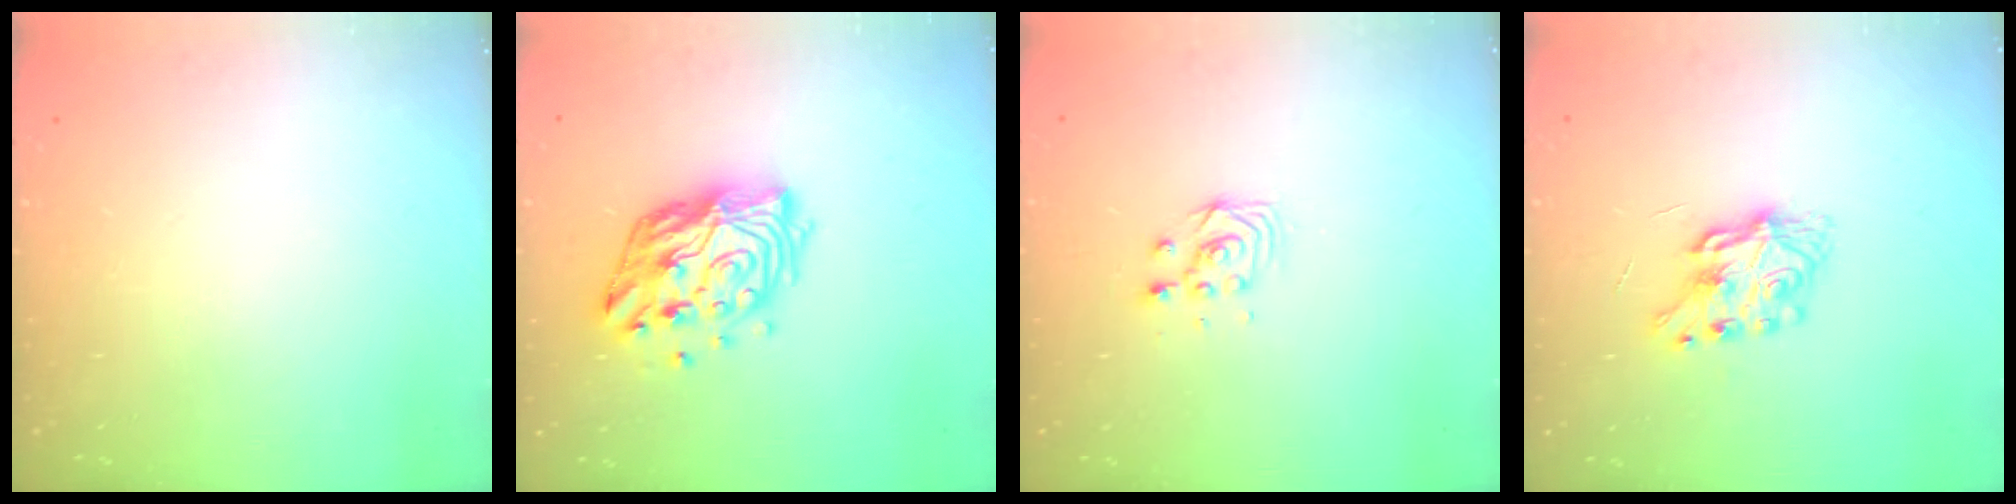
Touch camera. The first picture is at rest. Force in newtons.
{"total": 15.0, "press": 14.9, "slide": 1.6}
{"total": 4.6, "press": 4.5, "slide": 0.2}
{"total": 7.8, "press": 7.8, "slide": 0.1}